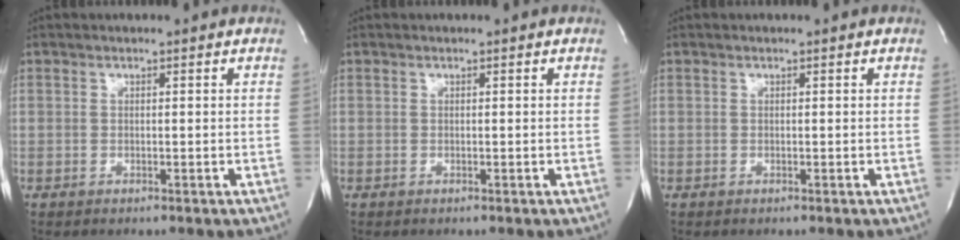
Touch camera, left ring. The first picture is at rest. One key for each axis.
{"total": 0.0}
{"total": 0.0}